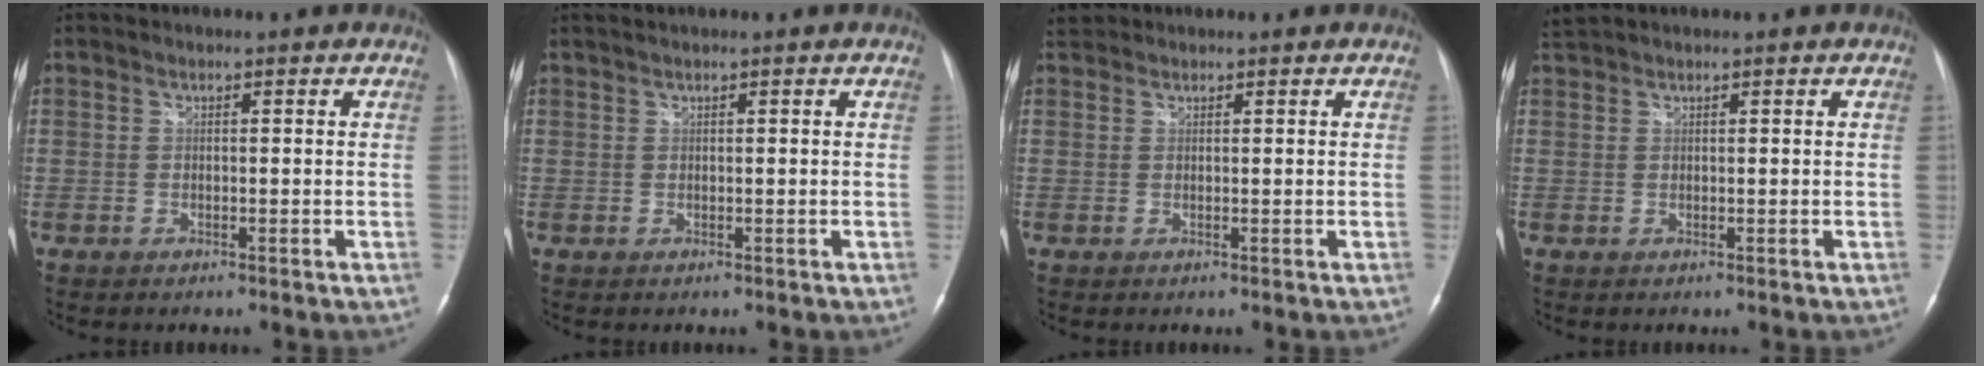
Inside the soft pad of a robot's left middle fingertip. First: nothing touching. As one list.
[{"total": 1.1, "force": [0.9, -0.1, 0.6], "torque": [-0.014, 0.013, 0.022]}, {"total": 1.9, "force": [1.5, 1.1, 0.0], "torque": [0.000, 0.017, 0.027]}, {"total": 1.3, "force": [1.3, -0.1, 0.1], "torque": [-0.010, 0.018, 0.034]}]